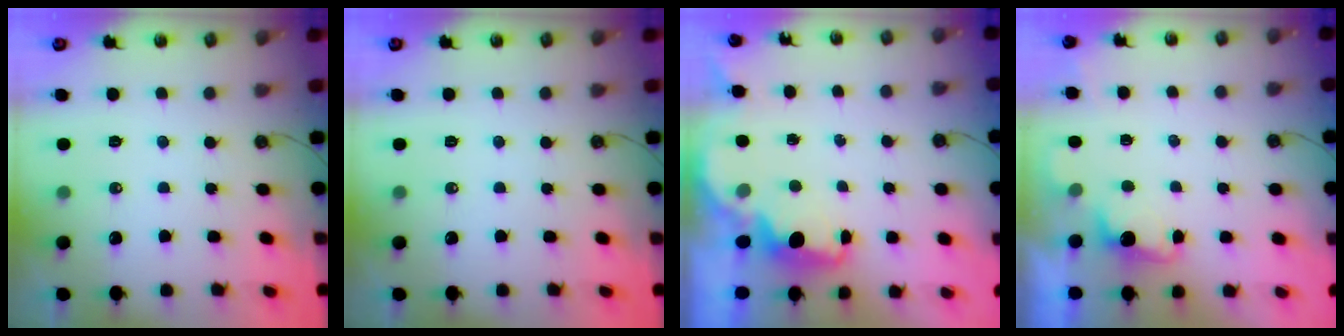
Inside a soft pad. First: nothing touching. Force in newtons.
{"total": 0.0}
{"total": 1.8, "press": 1.6, "slide": 0.7}
{"total": 1.3, "press": 1.0, "slide": 0.8}